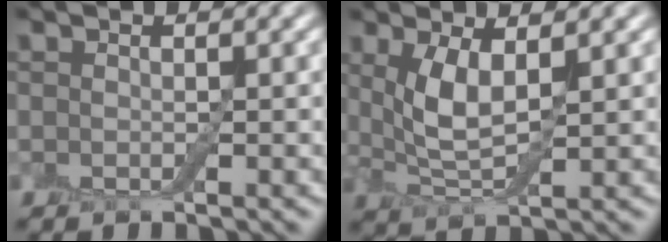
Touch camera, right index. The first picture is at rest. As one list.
[{"total": 4.2, "force": [1.2, 1.4, 3.8], "torque": [-0.087, -0.005, 0.027]}]